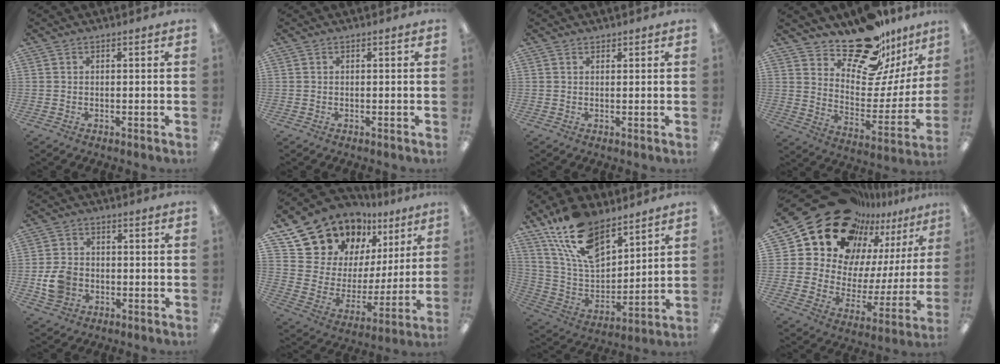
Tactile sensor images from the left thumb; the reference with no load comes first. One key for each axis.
{"total": 0.0}
{"total": 1.0, "fx": 0.9, "fy": 0.4, "fz": -0.1, "tx": 0.001, "ty": -0.001, "tz": 0.017}
{"total": 20.9, "fx": 17.0, "fy": 8.7, "fz": 8.4, "tx": -0.121, "ty": -0.129, "tz": 0.295}
{"total": 7.5, "fx": -1.9, "fy": 6.1, "fz": 3.8, "tx": -0.075, "ty": 0.013, "tz": -0.033}
{"total": 15.4, "fx": 13.3, "fy": 7.7, "fz": 1.4, "tx": -0.067, "ty": -0.119, "tz": 0.251}
{"total": 18.1, "fx": 12.5, "fy": 8.6, "fz": 10.0, "tx": -0.213, "ty": -0.056, "tz": 0.228}
{"total": 21.7, "fx": 18.2, "fy": 10.1, "fz": 6.2, "tx": -0.129, "ty": -0.146, "tz": 0.341}